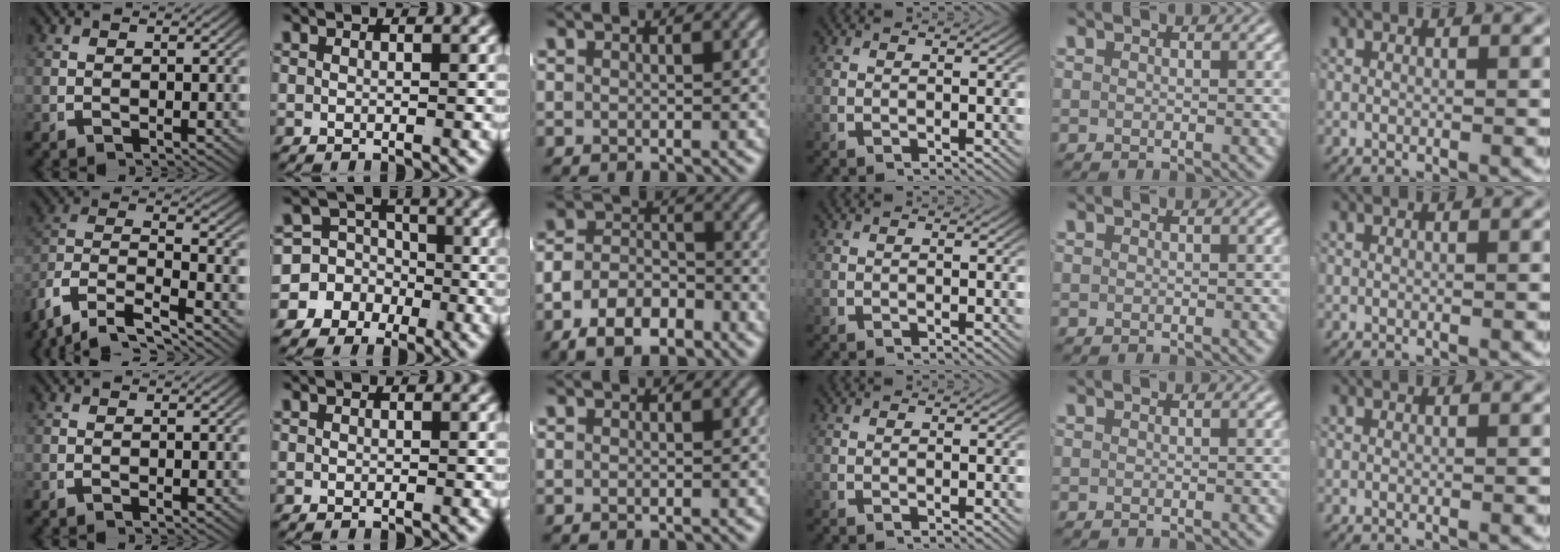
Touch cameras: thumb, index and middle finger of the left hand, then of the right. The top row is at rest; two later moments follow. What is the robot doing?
{"motion": "lift_and_place", "object": "shirt"}